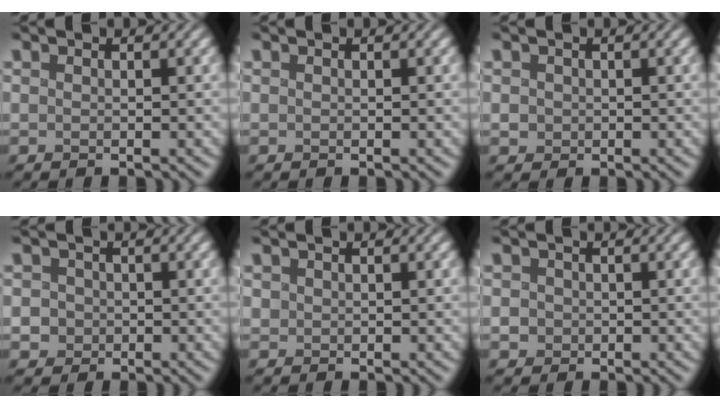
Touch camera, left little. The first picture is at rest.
{"total": 0.0}
{"total": 0.9, "force": [-0.1, 0.9, 0.2], "torque": [-0.001, -0.001, 0.003]}
{"total": 1.7, "force": [-0.3, 1.6, 0.3], "torque": [-0.004, 0.004, 0.001]}
{"total": 0.6, "force": [0.2, 0.5, -0.1], "torque": [0.001, 0.001, 0.008]}
{"total": 1.2, "force": [-0.3, 1.1, 0.1], "torque": [-0.001, -0.003, -0.003]}